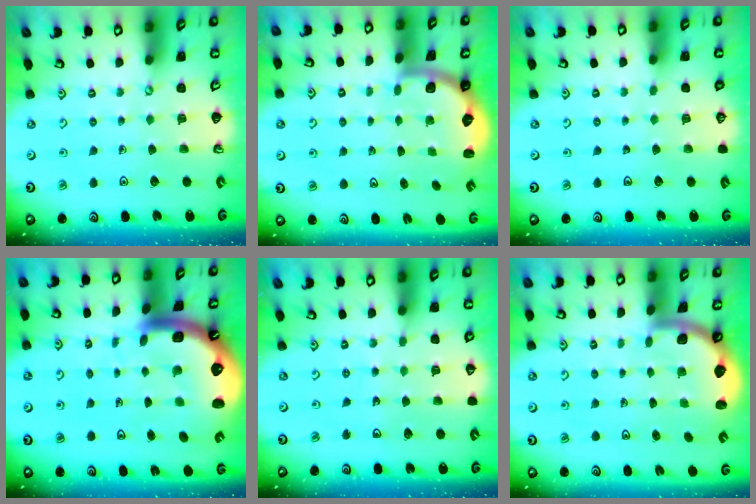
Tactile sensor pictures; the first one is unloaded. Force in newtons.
{"total": 2.2, "press": 2.1, "slide": 0.8}
{"total": 0.0}
{"total": 6.7, "press": 6.6, "slide": 0.9}
{"total": 3.7, "press": 2.8, "slide": 2.3}
{"total": 2.0, "press": 2.0, "slide": 0.3}